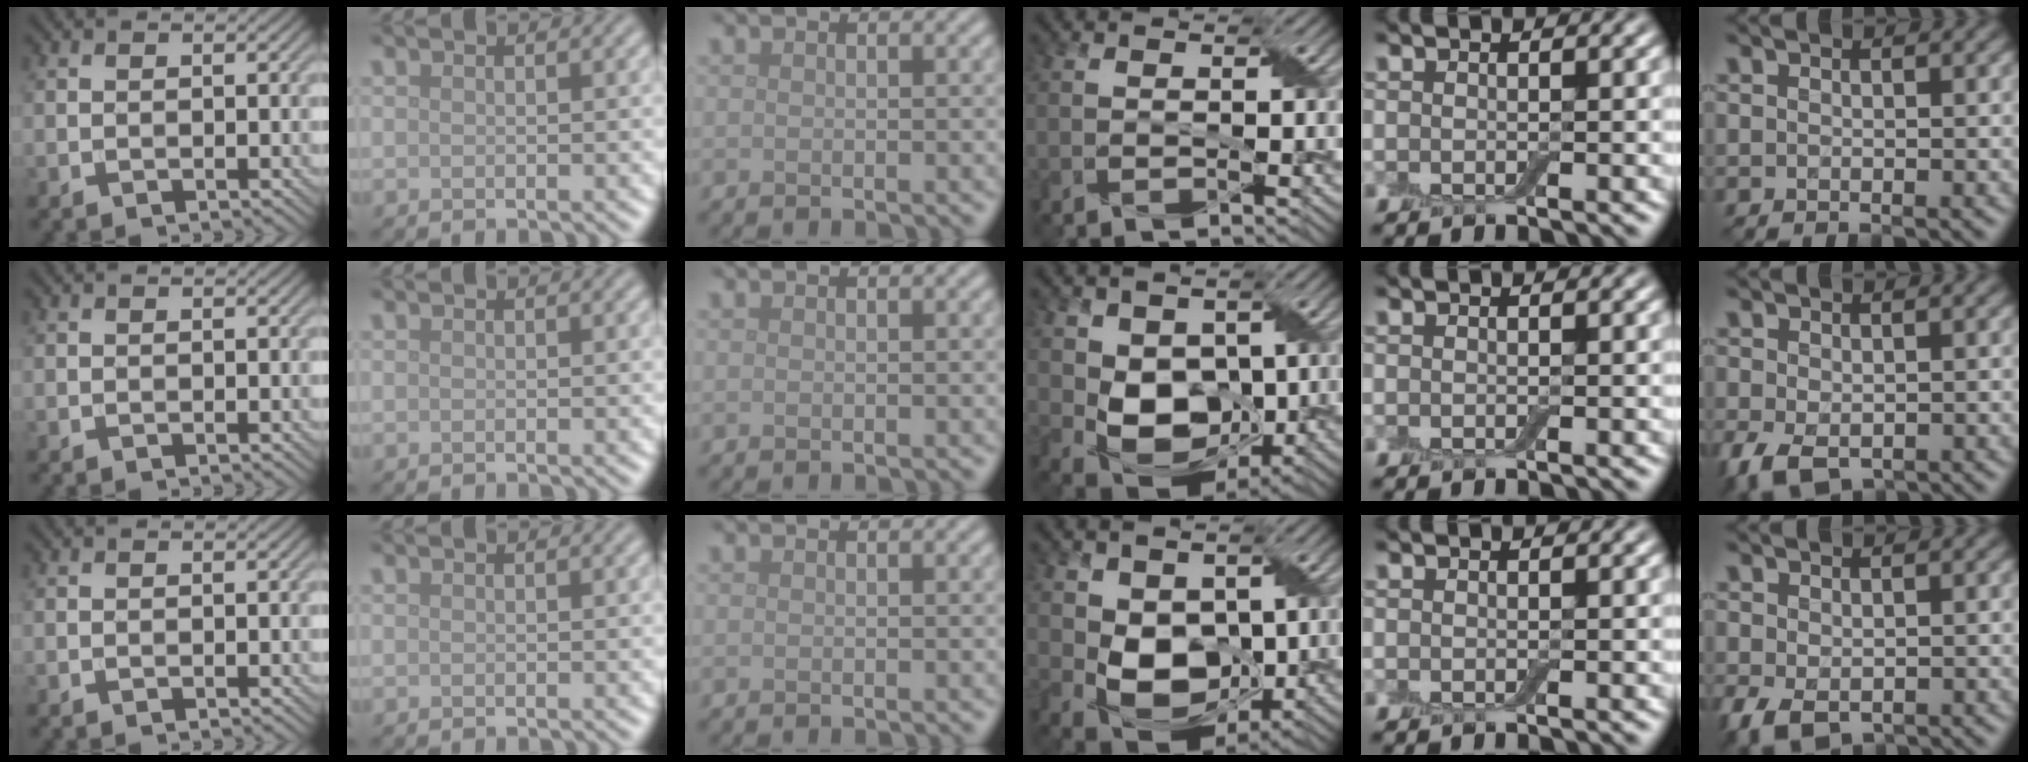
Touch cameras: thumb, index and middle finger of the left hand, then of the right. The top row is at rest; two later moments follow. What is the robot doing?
{"motion": "wrap", "object": "adhesive wrap"}